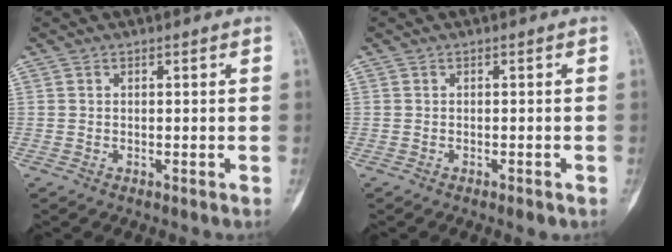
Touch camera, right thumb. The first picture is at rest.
{"total": 1.3, "force": [-0.8, 0.4, 0.9], "torque": [-0.017, 0.000, -0.011]}